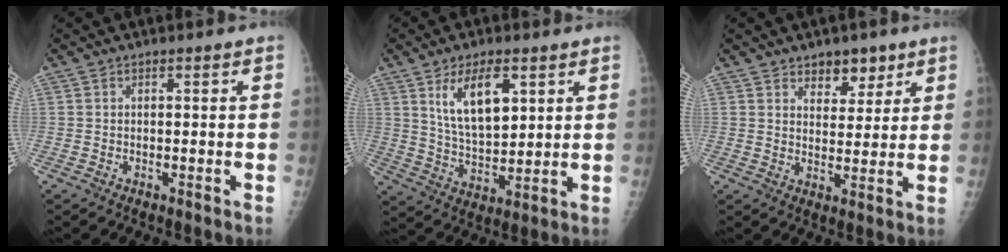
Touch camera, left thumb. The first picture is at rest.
{"total": 11.3, "force": [4.9, 5.3, 8.7], "torque": [-0.133, -0.026, 0.101]}
{"total": 5.9, "force": [3.9, 3.5, 2.6], "torque": [-0.006, -0.025, 0.060]}